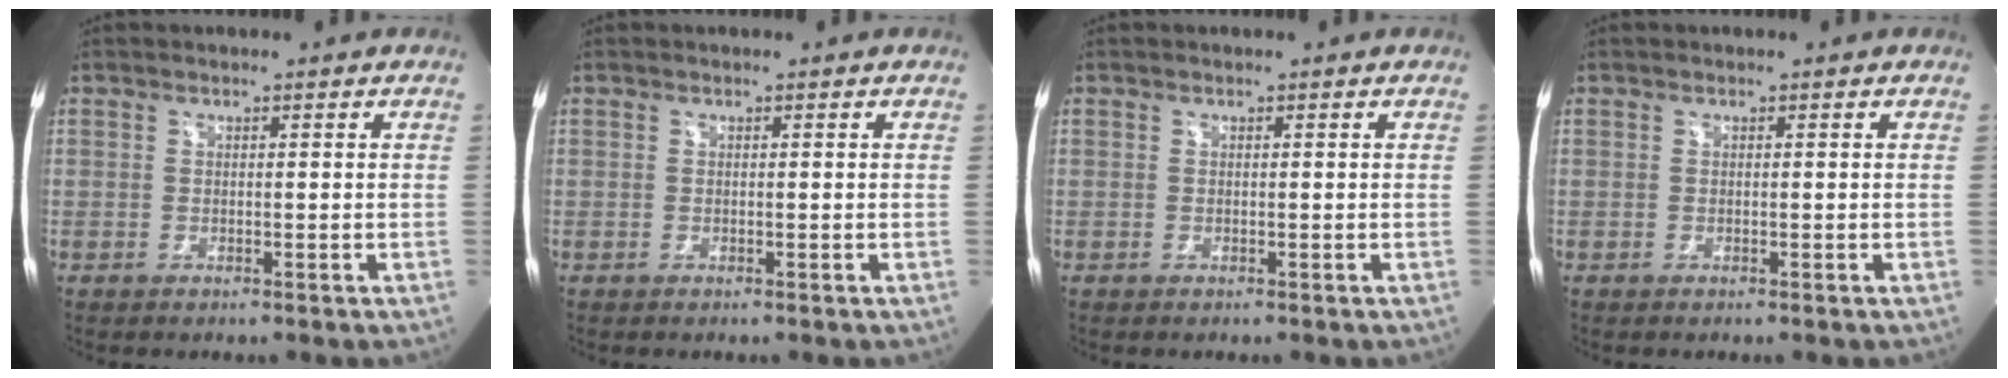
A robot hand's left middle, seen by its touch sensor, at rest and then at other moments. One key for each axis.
{"total": 0.0}
{"total": 0.0}
{"total": 0.0}